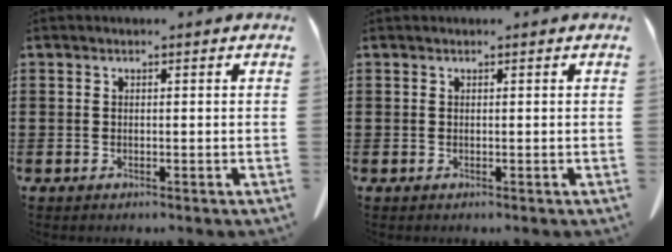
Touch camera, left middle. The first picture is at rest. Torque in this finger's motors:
{"motor_torque": [0.65, 0.33, 0.05, 0.01]}